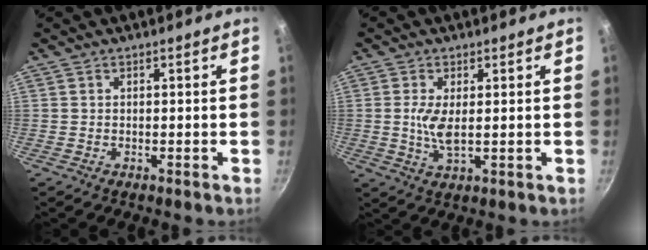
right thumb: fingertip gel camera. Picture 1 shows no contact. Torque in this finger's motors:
{"motor_torque": [0.11, 1.41, 0.51, -0.33, 0.05]}